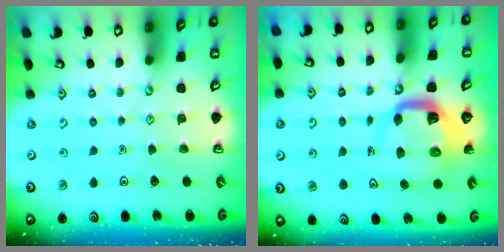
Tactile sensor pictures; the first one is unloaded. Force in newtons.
{"total": 6.4, "press": 6.4, "slide": 0.9}